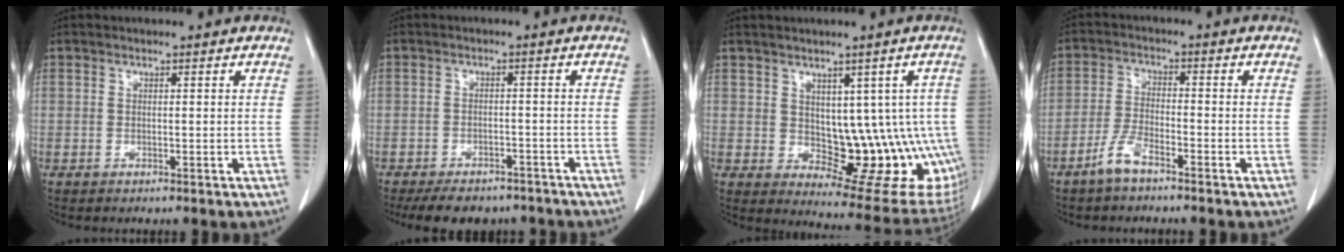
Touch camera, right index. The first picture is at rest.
{"total": 10.1, "force": [-8.4, 4.5, 3.2], "torque": [-0.042, -0.003, -0.106]}
{"total": 13.6, "force": [-0.6, 6.9, 11.7], "torque": [-0.110, 0.006, 0.013]}
{"total": 4.4, "force": [-3.3, 0.9, 2.9], "torque": [-0.069, -0.002, -0.066]}